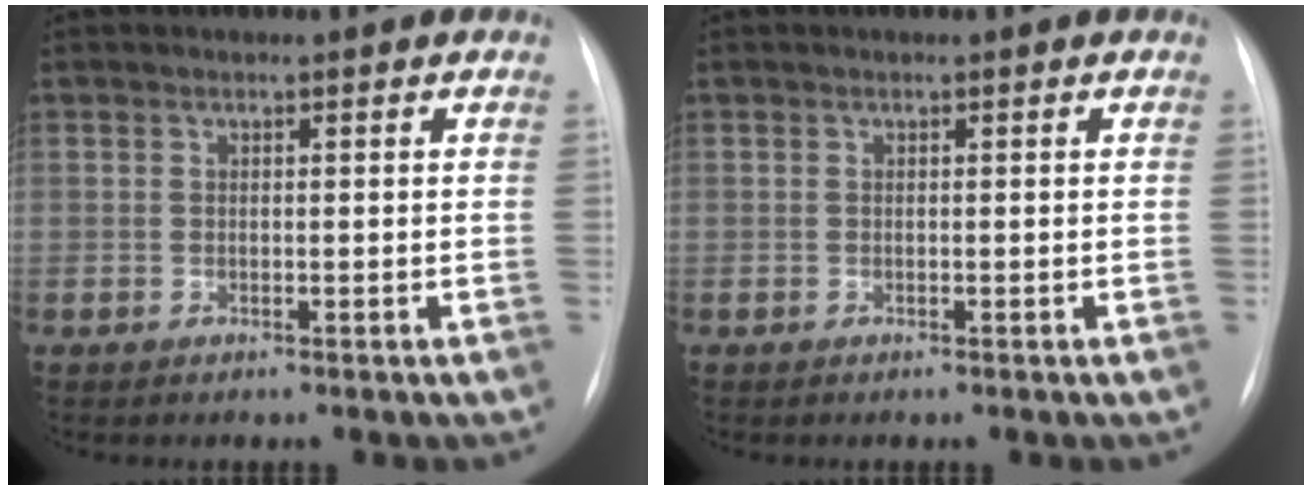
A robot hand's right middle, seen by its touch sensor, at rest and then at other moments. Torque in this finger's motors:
{"motor_torque": [0.44, -0.50, -0.03, -0.03]}